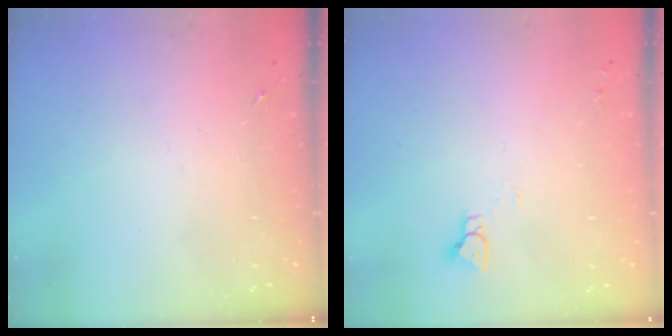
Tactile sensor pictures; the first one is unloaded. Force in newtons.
{"total": 3.6, "press": 3.6, "slide": 0.3}